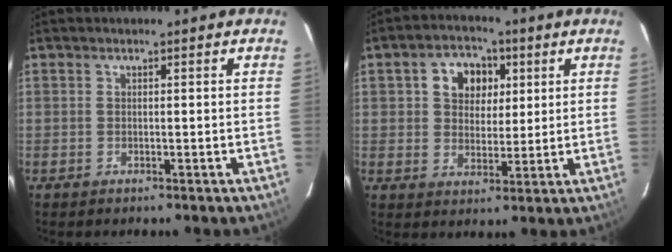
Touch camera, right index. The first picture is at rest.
{"total": 8.1, "force": [2.6, 6.3, 4.3], "torque": [-0.081, 0.023, 0.044]}